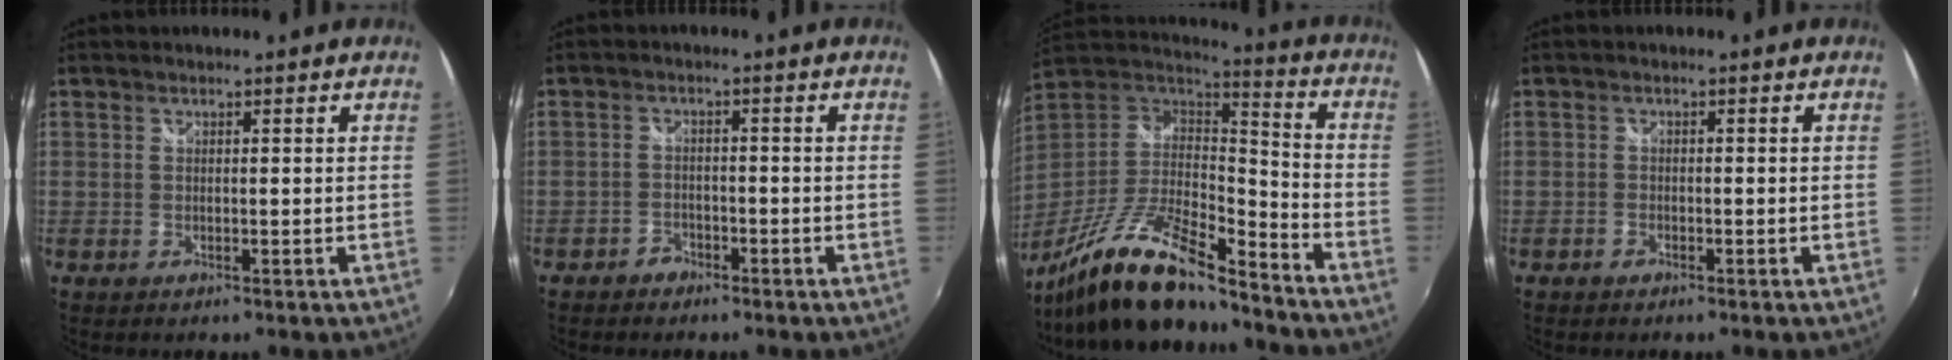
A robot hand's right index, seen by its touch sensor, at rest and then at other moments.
{"total": 2.8, "force": [-2.2, 1.7, 0.3], "torque": [-0.016, 0.009, -0.040]}
{"total": 21.4, "force": [-16.3, 5.3, 12.7], "torque": [-0.245, -0.035, -0.287]}
{"total": 1.3, "force": [-1.0, 0.8, 0.2], "torque": [-0.007, 0.000, -0.019]}